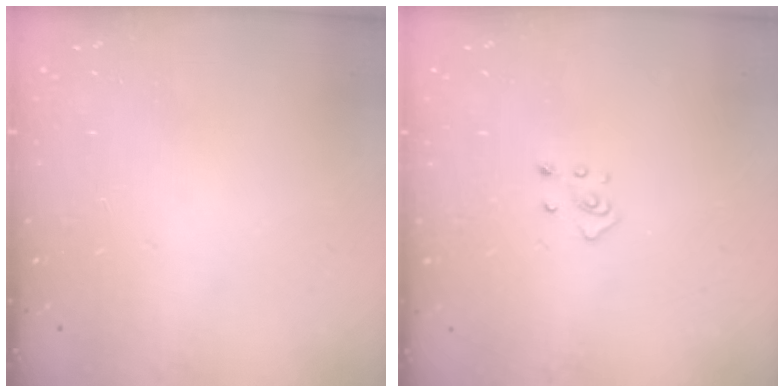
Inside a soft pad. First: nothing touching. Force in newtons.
{"total": 2.8, "press": 2.8, "slide": 0.3}